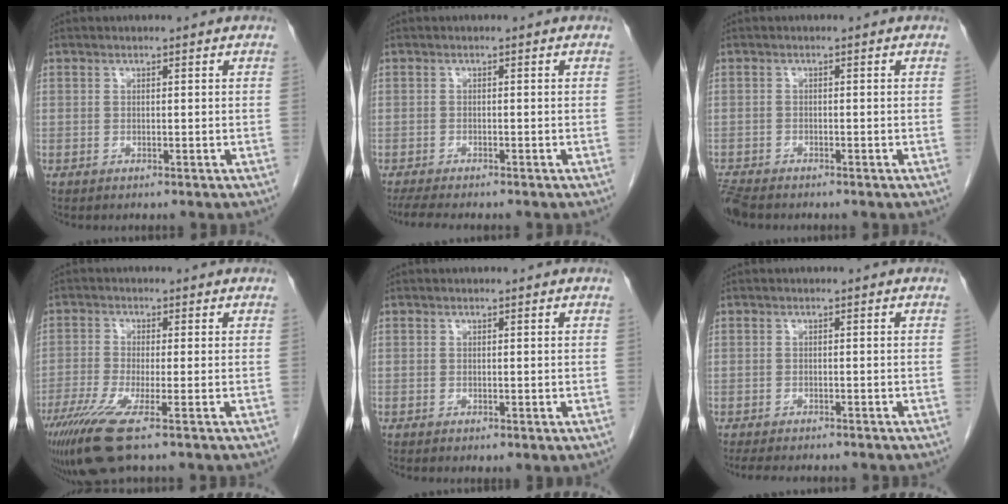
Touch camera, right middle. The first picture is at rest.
{"total": 5.3, "force": [-4.5, 0.6, 2.8], "torque": [-0.046, -0.016, -0.068]}
{"total": 3.6, "force": [-3.3, 0.7, 1.2], "torque": [-0.029, -0.015, -0.063]}
{"total": 8.8, "force": [-5.2, 0.6, 7.1], "torque": [-0.136, -0.026, -0.097]}
{"total": 0.5, "force": [0.0, 0.2, 0.5], "torque": [-0.011, -0.003, 0.001]}
{"total": 5.5, "force": [-4.8, 1.1, 2.5], "torque": [-0.038, -0.012, -0.068]}